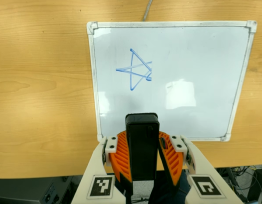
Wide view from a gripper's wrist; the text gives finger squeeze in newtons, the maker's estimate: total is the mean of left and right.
{"total": 9.0, "left": 9.1, "right": 8.9}